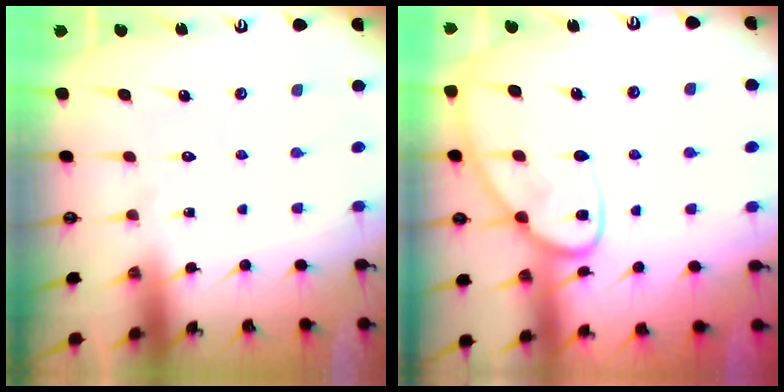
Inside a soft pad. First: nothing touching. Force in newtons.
{"total": 12.4, "press": 12.3, "slide": 1.2}